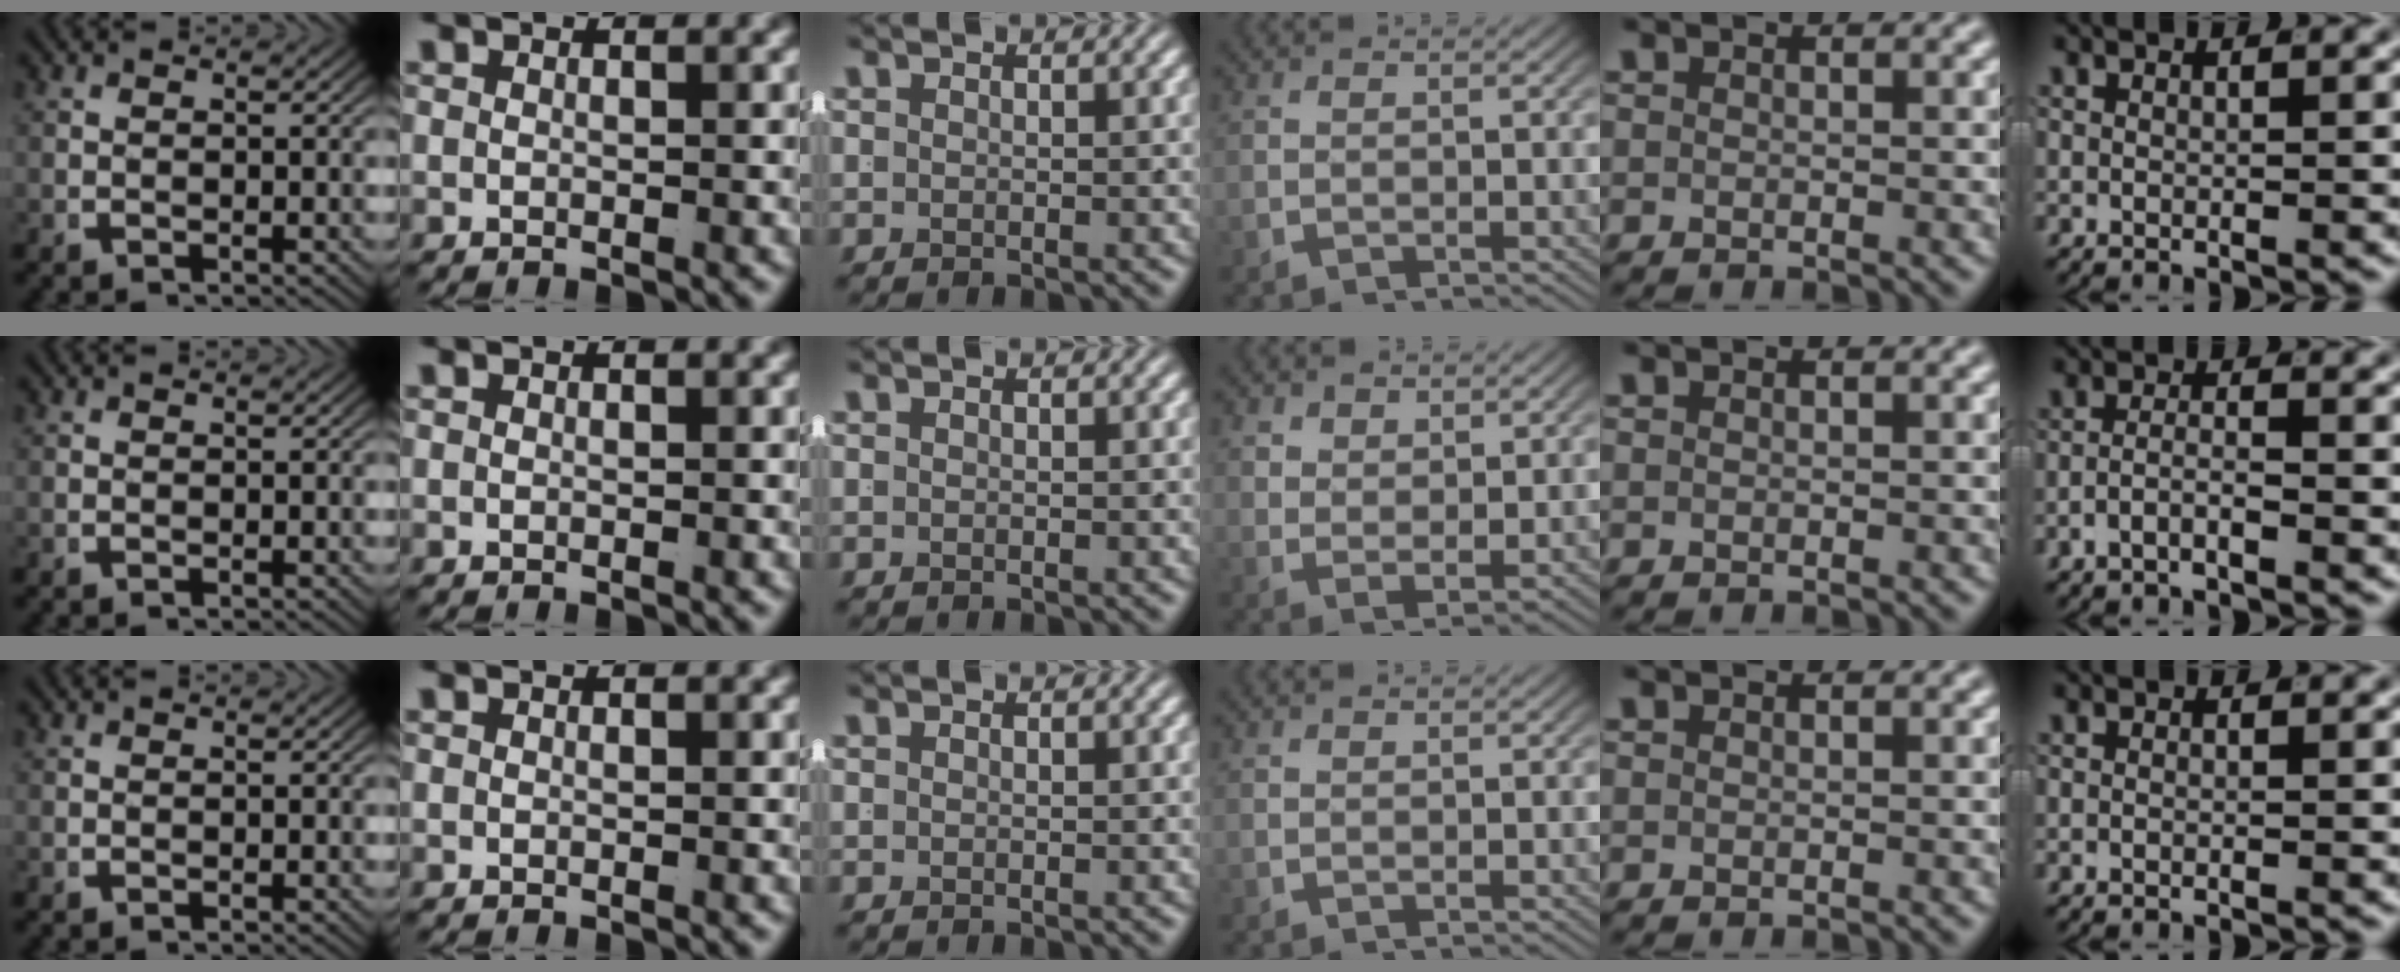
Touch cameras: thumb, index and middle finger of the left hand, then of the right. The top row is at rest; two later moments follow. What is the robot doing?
{"motion": "lift_and_place", "object": "shirt"}